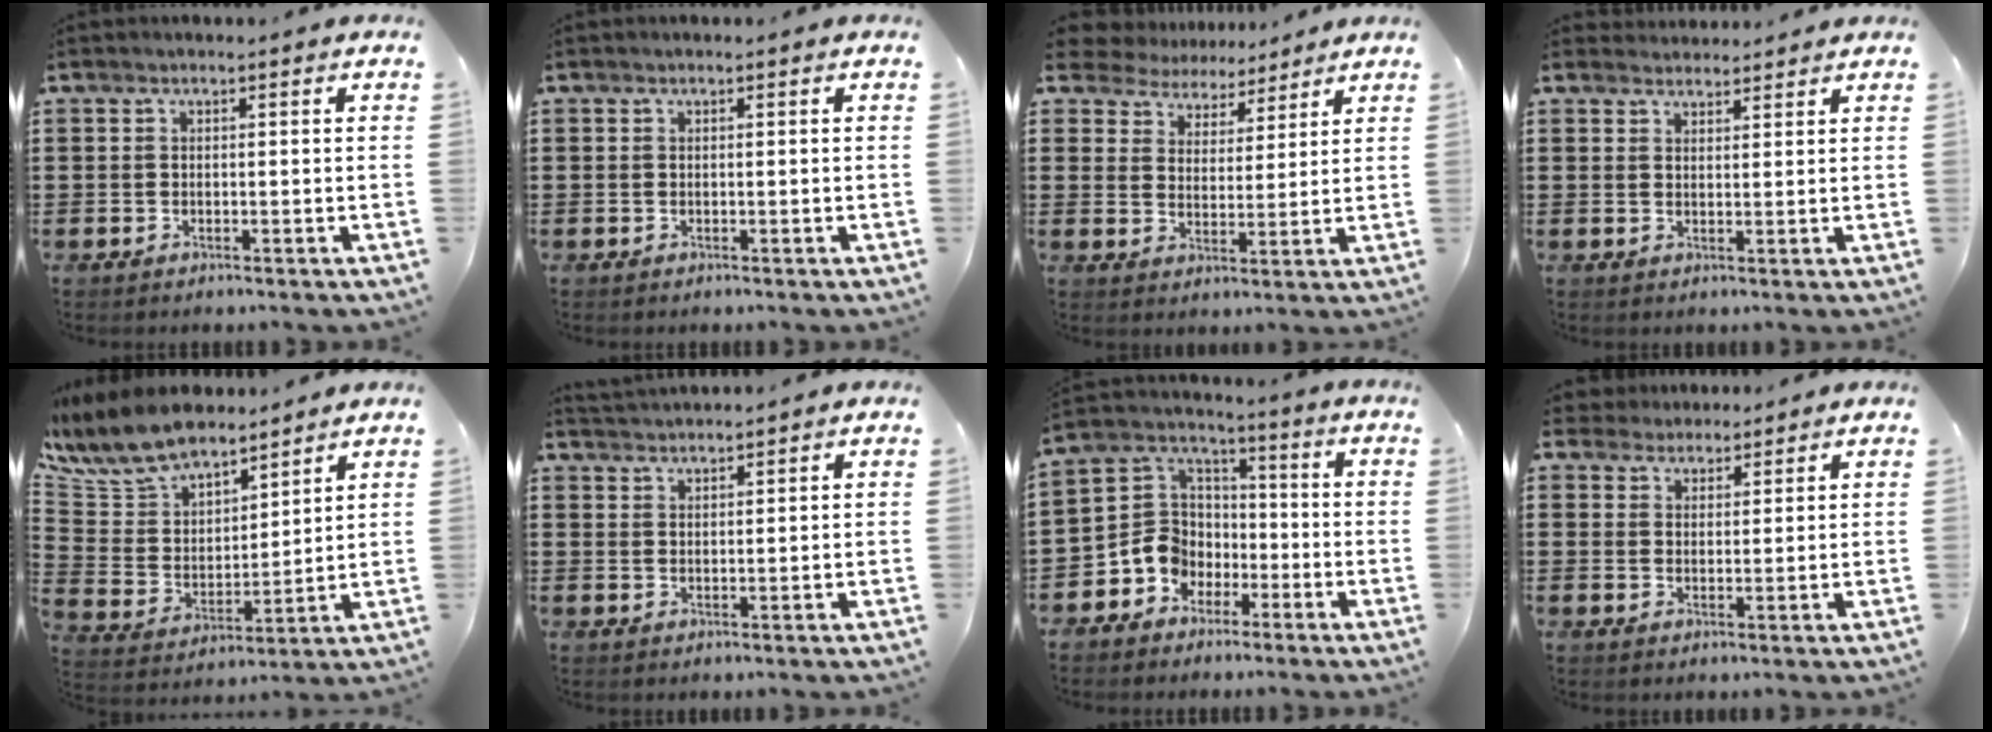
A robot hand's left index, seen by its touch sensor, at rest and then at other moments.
{"total": 0.0}
{"total": 6.0, "force": [5.7, 1.9, 0.0], "torque": [-0.033, -0.026, 0.103]}
{"total": 2.3, "force": [2.2, 0.5, -0.2], "torque": [-0.002, -0.001, 0.044]}
{"total": 9.1, "force": [8.3, 3.3, 1.8], "torque": [-0.082, -0.051, 0.155]}
{"total": 1.8, "force": [1.8, -0.3, -0.2], "torque": [0.000, 0.001, 0.036]}
{"total": 7.6, "force": [-2.8, 6.8, 1.8], "torque": [-0.083, 0.003, -0.062]}
{"total": 2.9, "force": [2.5, 1.2, -0.3], "torque": [-0.005, 0.004, 0.048]}